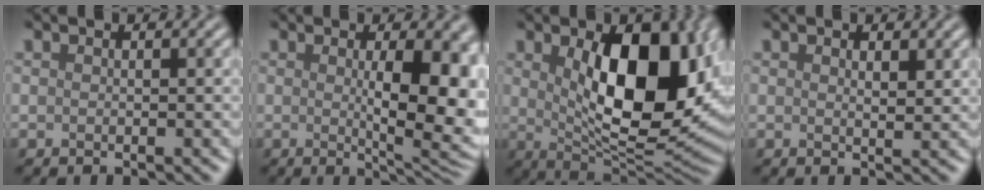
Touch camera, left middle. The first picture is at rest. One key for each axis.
{"total": 8.6, "fx": 0.4, "fy": 2.3, "fz": 8.3, "tx": -0.110, "ty": -0.006, "tz": 0.012}
{"total": 11.9, "fx": 2.0, "fy": 5.6, "fz": 10.3, "tx": -0.151, "ty": -0.008, "tz": 0.039}
{"total": 1.1, "fx": 0.7, "fy": 0.4, "fz": 0.8, "tx": -0.012, "ty": -0.005, "tz": 0.013}